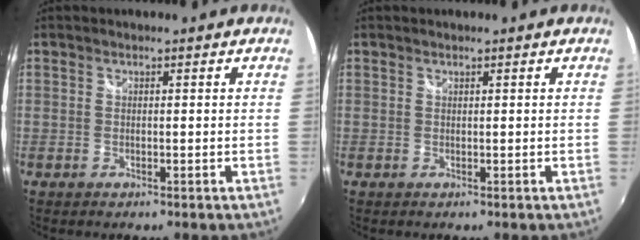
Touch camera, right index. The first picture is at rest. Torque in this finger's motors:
{"motor_torque": [-0.08, -0.07, -0.02, 0.00]}